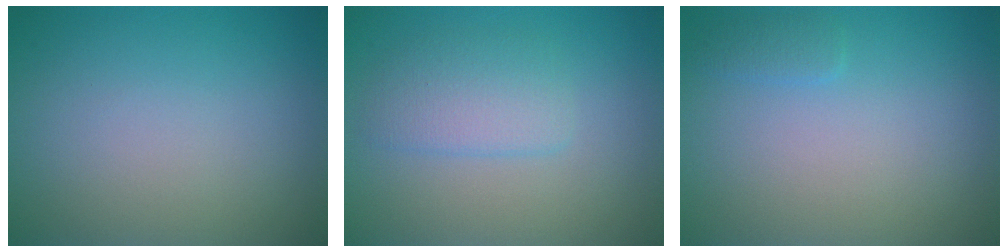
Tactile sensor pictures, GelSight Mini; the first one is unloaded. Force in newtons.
{"total": 2.6, "press": 2.6, "slide": 0.0}
{"total": 0.9, "press": 0.9, "slide": 0.1}